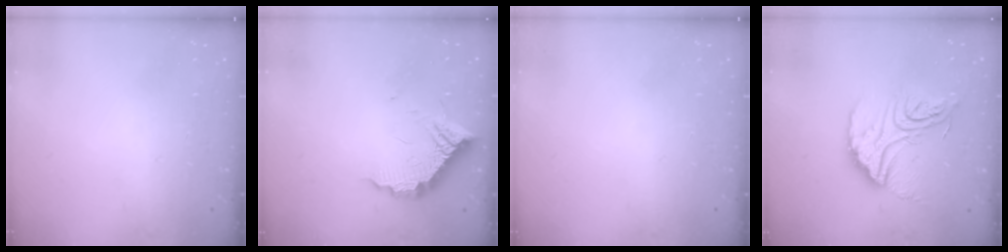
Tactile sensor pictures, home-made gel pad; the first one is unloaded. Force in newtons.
{"total": 11.9, "press": 11.8, "slide": 0.8}
{"total": 0.0}
{"total": 16.5, "press": 16.5, "slide": 1.6}